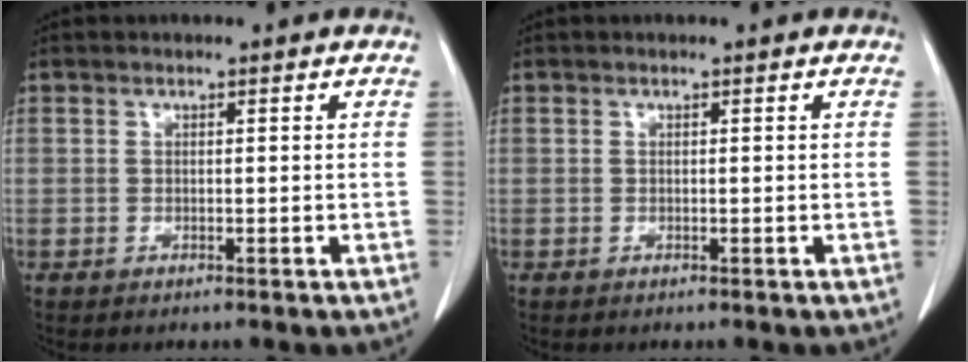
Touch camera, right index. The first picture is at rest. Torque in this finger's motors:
{"motor_torque": [-0.01, 0.01, 0.00, 0.00]}